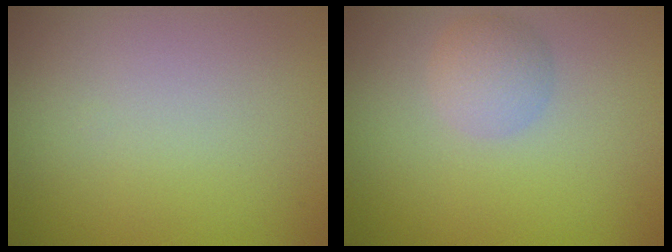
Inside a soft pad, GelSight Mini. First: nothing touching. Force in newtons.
{"total": 2.3, "press": 2.3, "slide": 0.2}